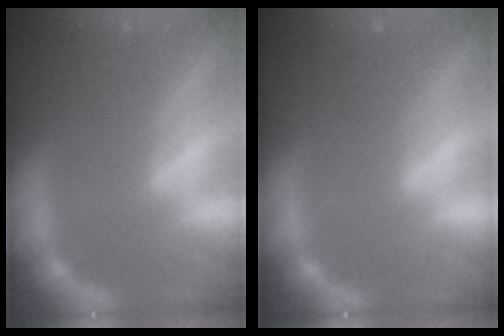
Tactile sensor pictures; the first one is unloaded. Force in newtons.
{"total": 1.5}